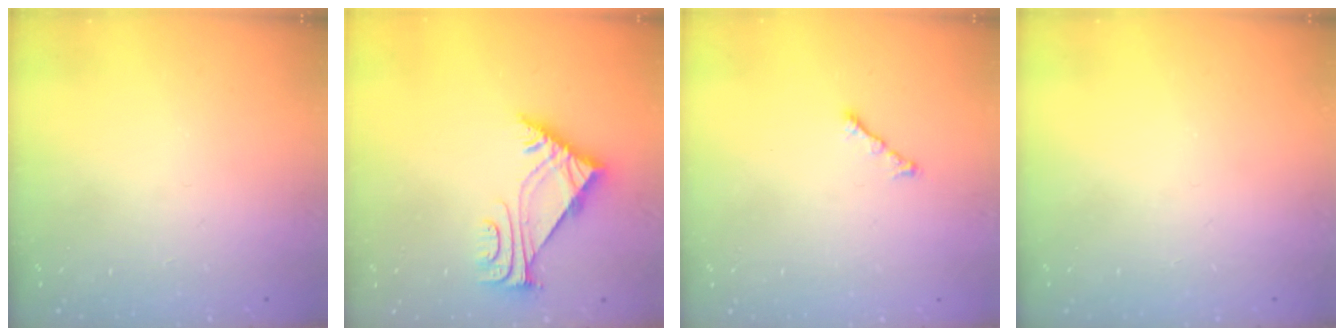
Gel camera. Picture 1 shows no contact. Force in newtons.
{"total": 6.3, "press": 6.3, "slide": 0.9}
{"total": 2.3, "press": 2.2, "slide": 0.7}
{"total": 0.0}